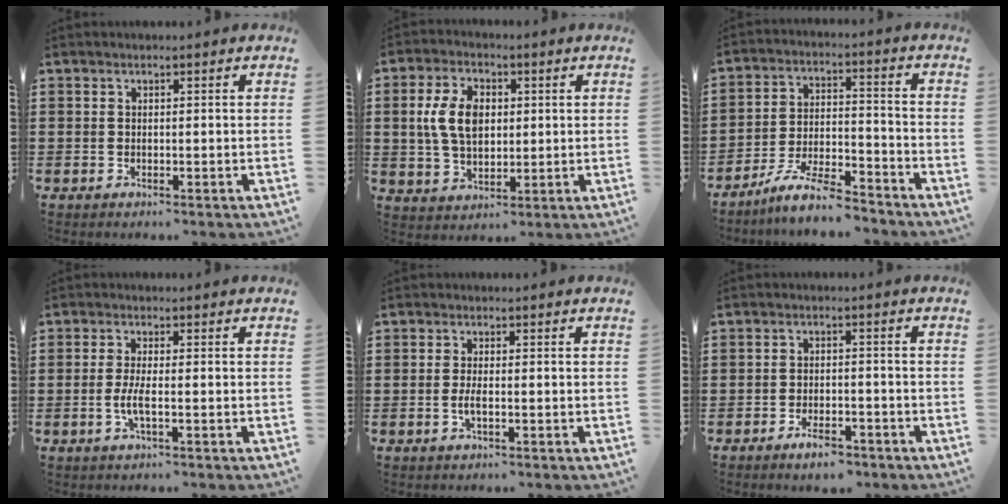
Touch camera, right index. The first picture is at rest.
{"total": 7.9, "force": [1.1, 5.1, 6.0], "torque": [-0.148, 0.011, 0.013]}
{"total": 8.5, "force": [-7.4, 1.0, 4.0], "torque": [-0.083, 0.010, -0.143]}
{"total": 3.5, "force": [-1.0, 0.5, 3.3], "torque": [-0.074, -0.007, -0.024]}
{"total": 2.1, "force": [-0.6, 0.4, 2.0], "torque": [-0.043, -0.004, -0.013]}
{"total": 3.6, "force": [-2.9, 1.0, 1.9], "torque": [-0.032, 0.007, -0.053]}